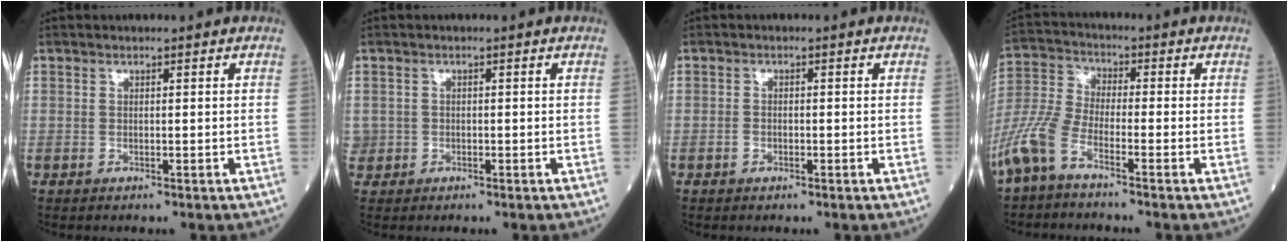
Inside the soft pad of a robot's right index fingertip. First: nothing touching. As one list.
[{"total": 1.9, "force": [-0.3, 1.8, 0.2], "torque": [0.003, 0.006, -0.002]}, {"total": 1.0, "force": [-0.5, 0.7, 0.4], "torque": [-0.012, 0.002, -0.006]}, {"total": 7.7, "force": [-5.1, 1.8, 5.5], "torque": [-0.146, -0.011, -0.120]}]